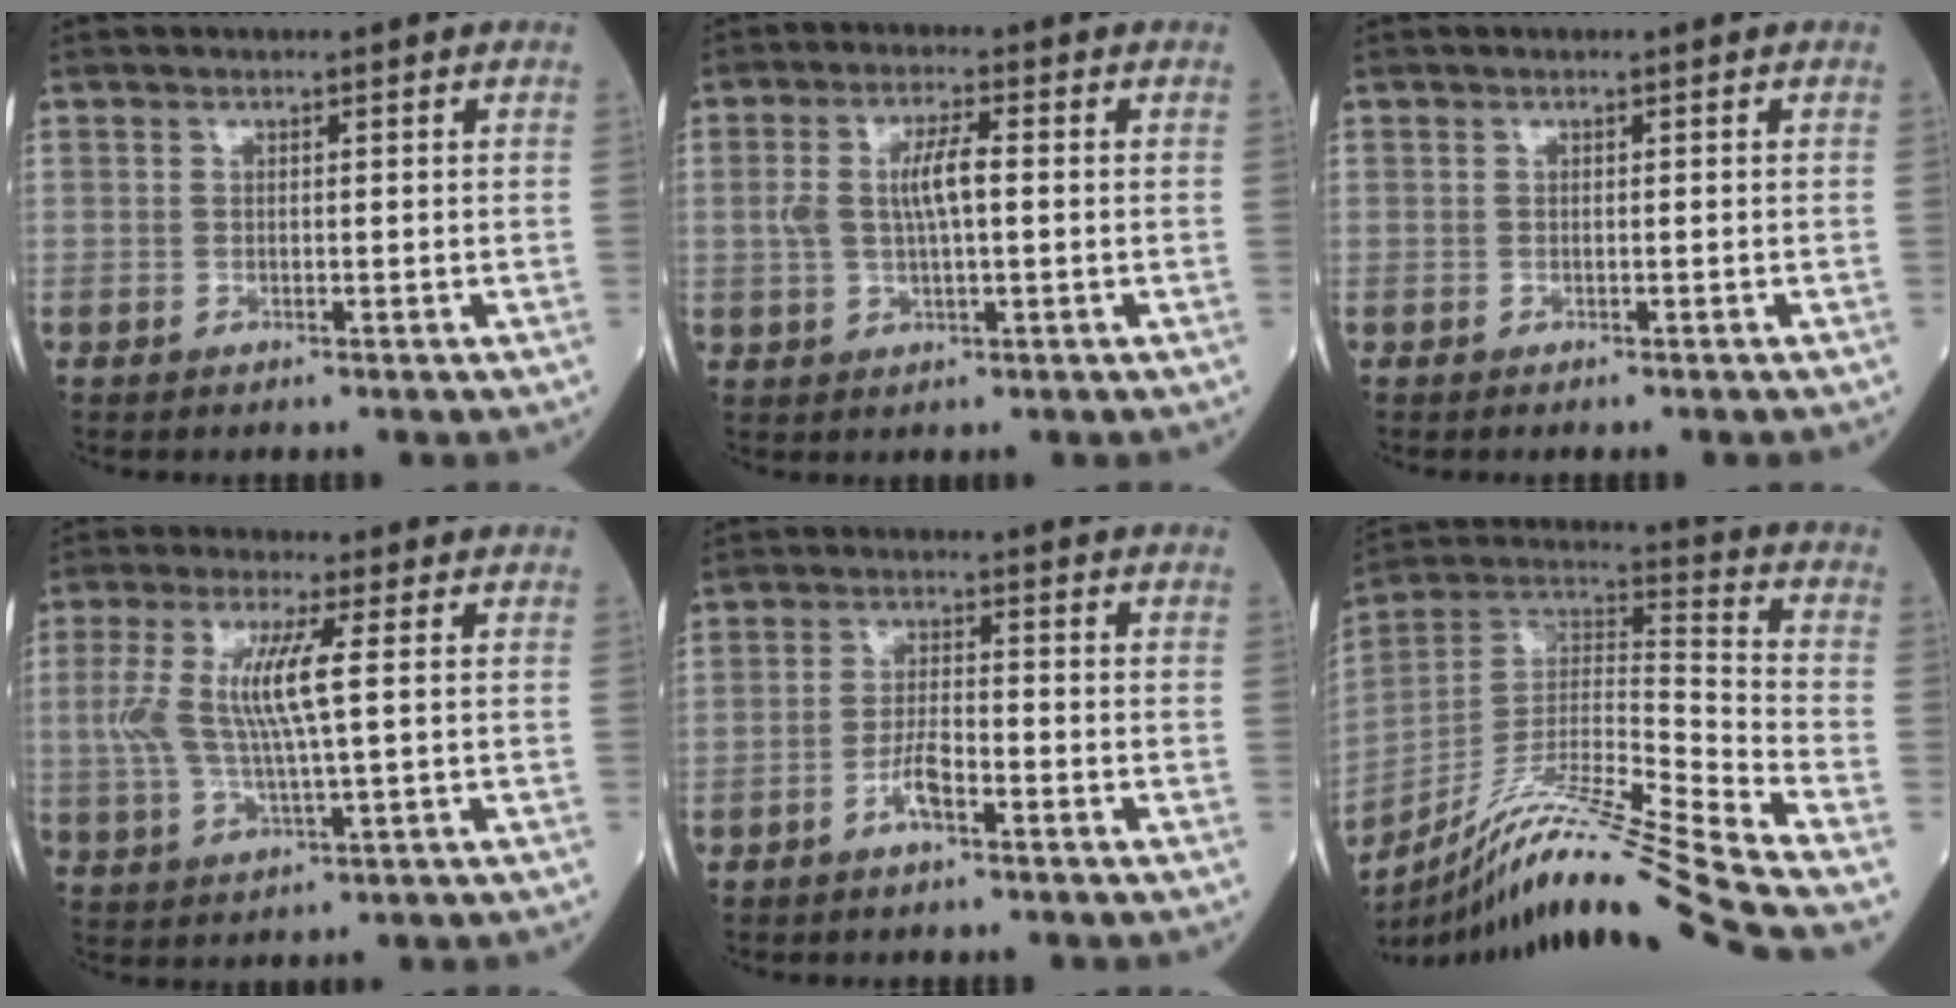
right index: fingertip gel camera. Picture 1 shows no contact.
{"total": 6.0, "force": [0.4, 1.6, 5.8], "torque": [-0.123, 0.013, 0.010]}
{"total": 0.7, "force": [-0.7, -0.1, 0.2], "torque": [0.001, 0.002, -0.012]}
{"total": 9.1, "force": [1.3, 1.1, 9.0], "torque": [-0.203, 0.007, 0.027]}
{"total": 3.7, "force": [-2.2, 0.7, 3.0], "torque": [-0.056, 0.005, -0.043]}
{"total": 22.4, "force": [-18.2, -2.4, 12.8], "torque": [-0.236, -0.013, -0.327]}